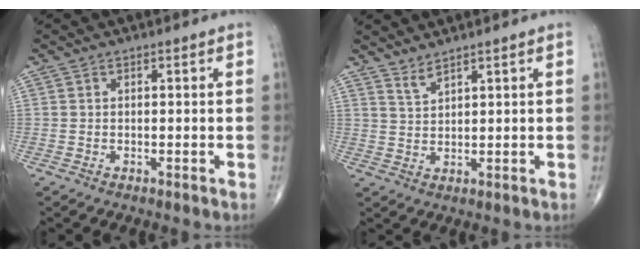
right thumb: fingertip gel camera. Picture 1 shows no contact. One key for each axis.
{"total": 2.5, "fx": 2.3, "fy": 0.2, "fz": 1.0, "tx": -0.019, "ty": -0.020, "tz": 0.048}